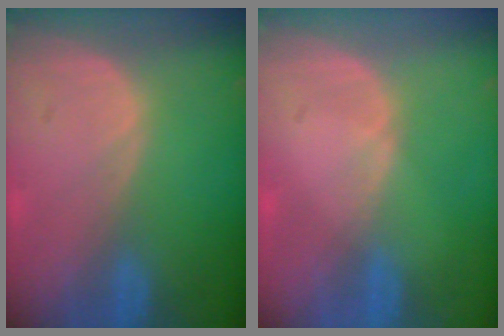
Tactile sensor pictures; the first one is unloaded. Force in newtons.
{"total": 0.6, "press": 0.5, "slide": 0.2}